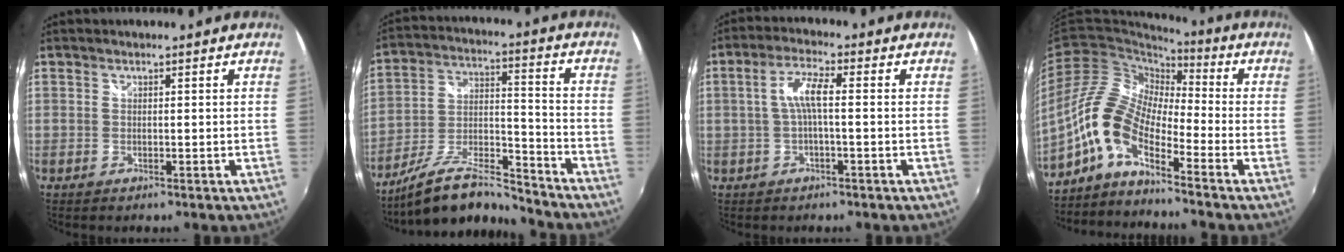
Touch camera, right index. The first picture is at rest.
{"total": 13.7, "force": [-12.0, 2.7, 6.0], "torque": [-0.128, 0.001, -0.219]}
{"total": 4.9, "force": [-0.4, 0.8, 4.9], "torque": [-0.099, 0.010, -0.005]}
{"total": 10.8, "force": [-6.0, 3.8, 8.1], "torque": [-0.161, 0.014, -0.140]}